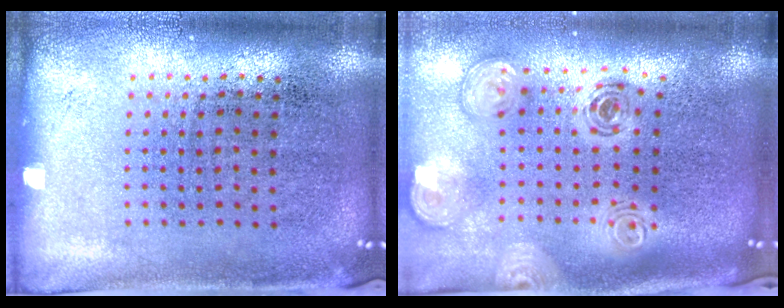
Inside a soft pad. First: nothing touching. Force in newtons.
{"total": 2.1, "press": 1.7, "slide": 1.3}